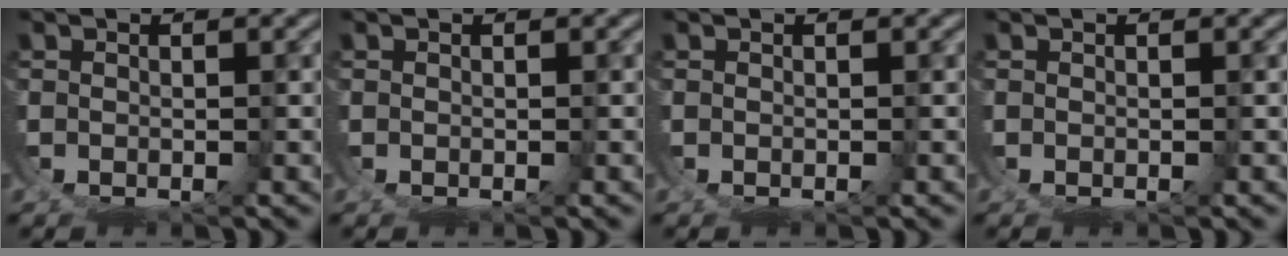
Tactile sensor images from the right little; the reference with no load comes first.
{"total": 0.0}
{"total": 0.0}
{"total": 0.0}